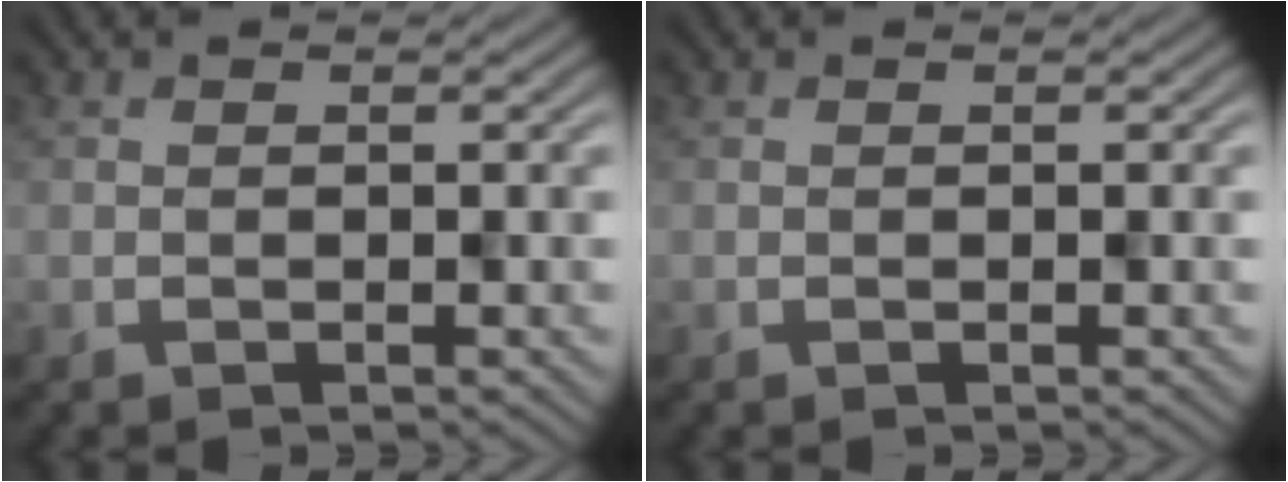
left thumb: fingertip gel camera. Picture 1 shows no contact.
{"total": 0.0}